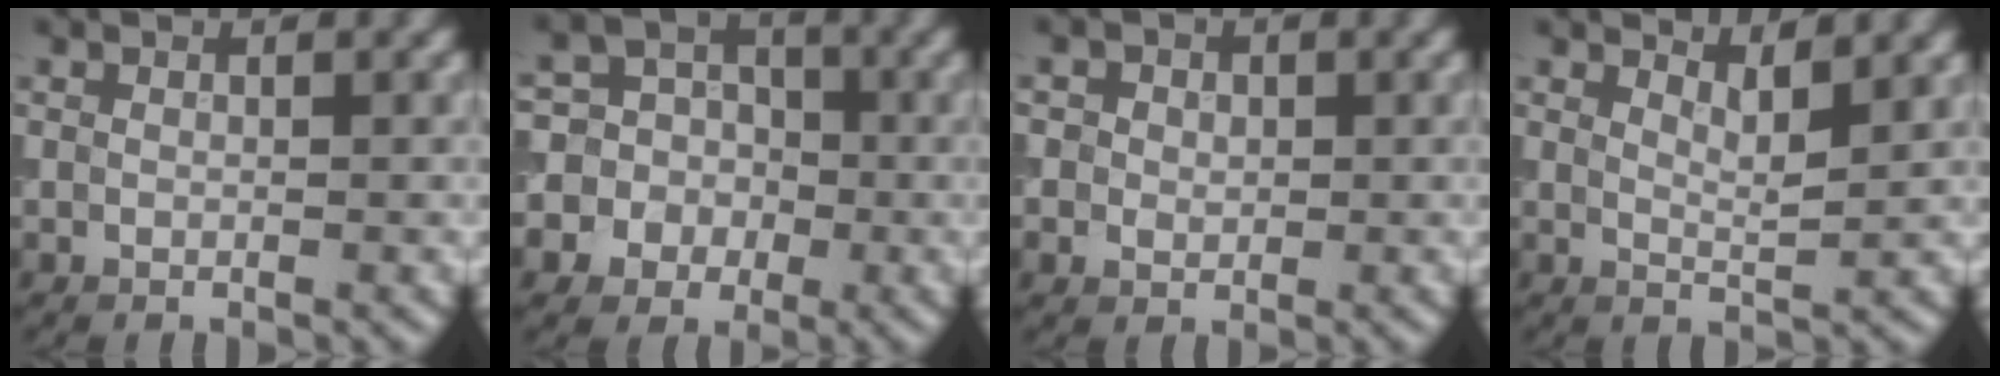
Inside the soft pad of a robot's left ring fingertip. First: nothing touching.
{"total": 10.3, "force": [-1.6, 10.0, 2.0], "torque": [-0.067, 0.017, -0.053]}
{"total": 2.4, "force": [0.7, 2.1, 1.0], "torque": [-0.007, 0.005, 0.003]}
{"total": 2.5, "force": [2.0, 0.5, 1.3], "torque": [-0.013, -0.005, 0.030]}